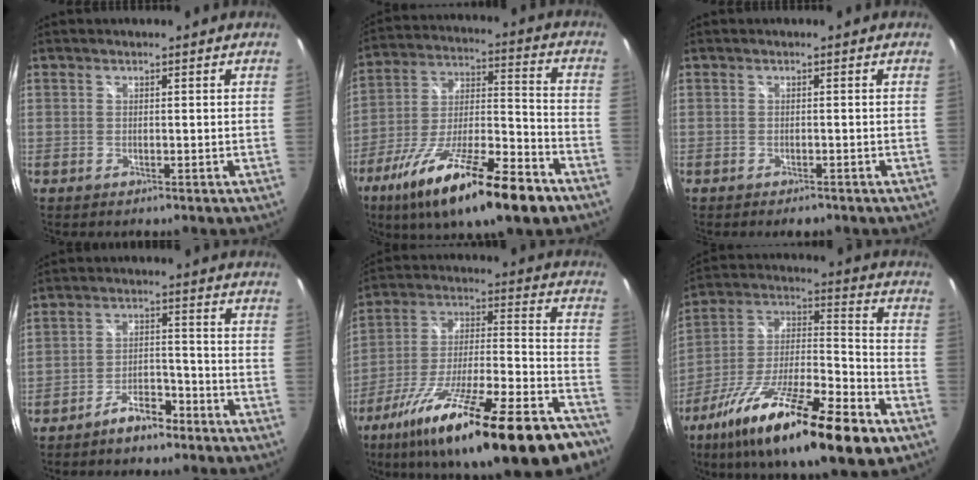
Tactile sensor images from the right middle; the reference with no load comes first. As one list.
[{"total": 23.0, "force": [-14.1, 5.6, 17.3], "torque": [-0.307, -0.038, -0.236]}, {"total": 2.1, "force": [-1.7, 0.8, 1.0], "torque": [-0.019, -0.010, -0.024]}, {"total": 6.0, "force": [-4.8, 2.2, 2.9], "torque": [-0.063, 0.014, -0.075]}, {"total": 33.0, "force": [-22.8, 8.0, 22.4], "torque": [-0.355, -0.050, -0.343]}, {"total": 26.8, "force": [-15.2, 6.7, 21.0], "torque": [-0.365, -0.037, -0.260]}]